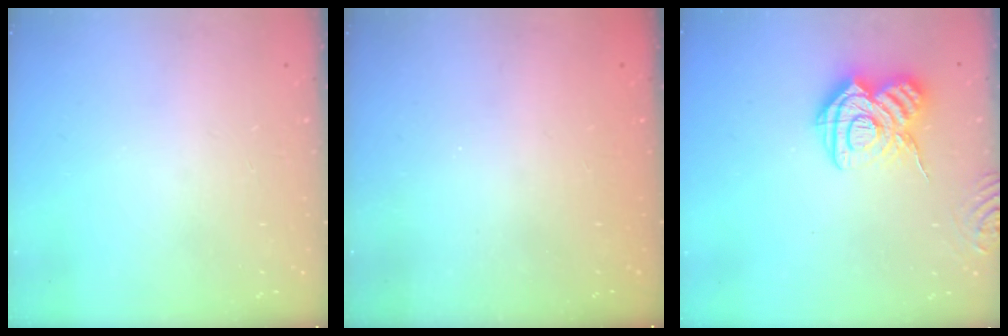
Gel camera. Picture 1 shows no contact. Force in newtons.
{"total": 2.3, "press": 2.2, "slide": 0.8}
{"total": 14.5, "press": 14.4, "slide": 1.4}